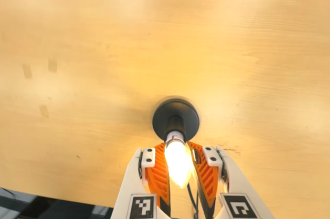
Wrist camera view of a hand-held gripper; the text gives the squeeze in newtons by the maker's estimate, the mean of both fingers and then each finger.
{"total": 19.1, "left": 18.6, "right": 19.7}